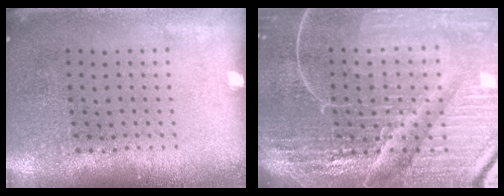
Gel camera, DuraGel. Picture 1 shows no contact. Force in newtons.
{"total": 7.1, "press": 6.2, "slide": 3.4}